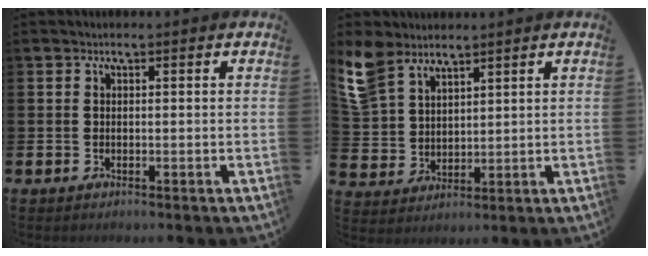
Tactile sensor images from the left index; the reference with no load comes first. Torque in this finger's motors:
{"motor_torque": [0.53, -0.56, 0.06, -0.01]}